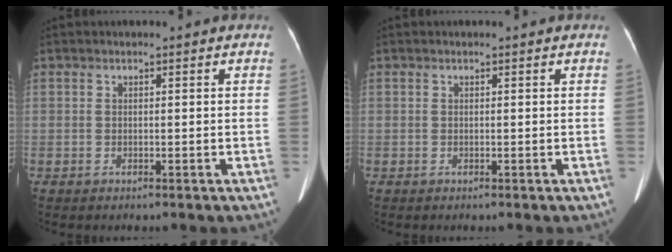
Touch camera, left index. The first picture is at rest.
{"total": 0.0}